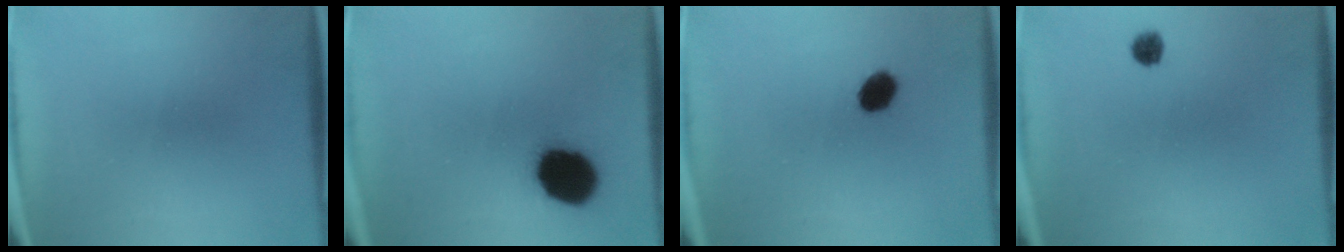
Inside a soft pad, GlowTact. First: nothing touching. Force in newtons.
{"total": 15.0}
{"total": 5.2}
{"total": 2.2}